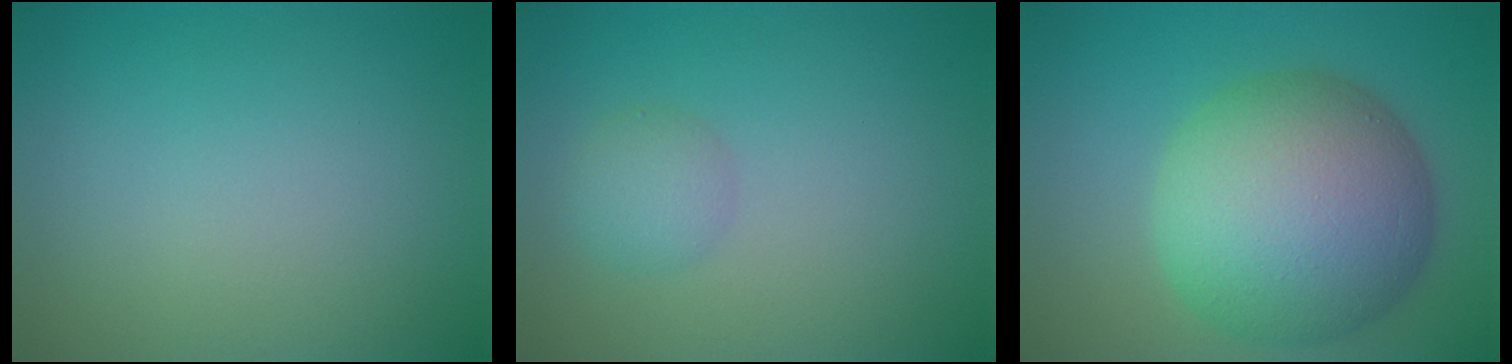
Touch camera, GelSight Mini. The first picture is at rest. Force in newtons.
{"total": 2.0, "press": 2.0, "slide": 0.1}
{"total": 12.6, "press": 12.5, "slide": 0.4}